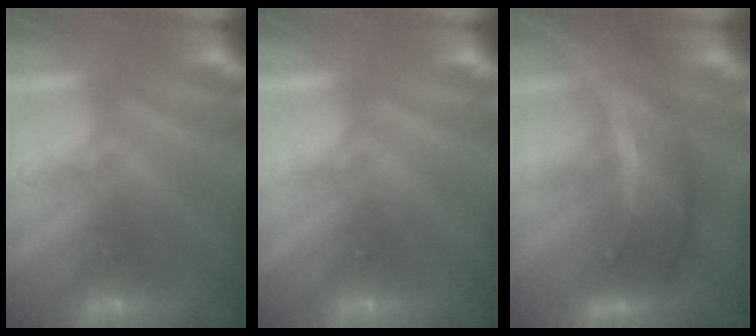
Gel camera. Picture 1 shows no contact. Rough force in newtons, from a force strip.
{"total": 0.0}
{"total": 7.2}